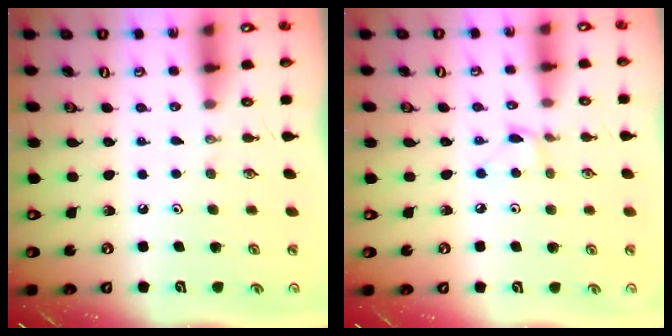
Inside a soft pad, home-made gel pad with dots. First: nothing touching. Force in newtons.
{"total": 3.6, "press": 3.5, "slide": 0.5}